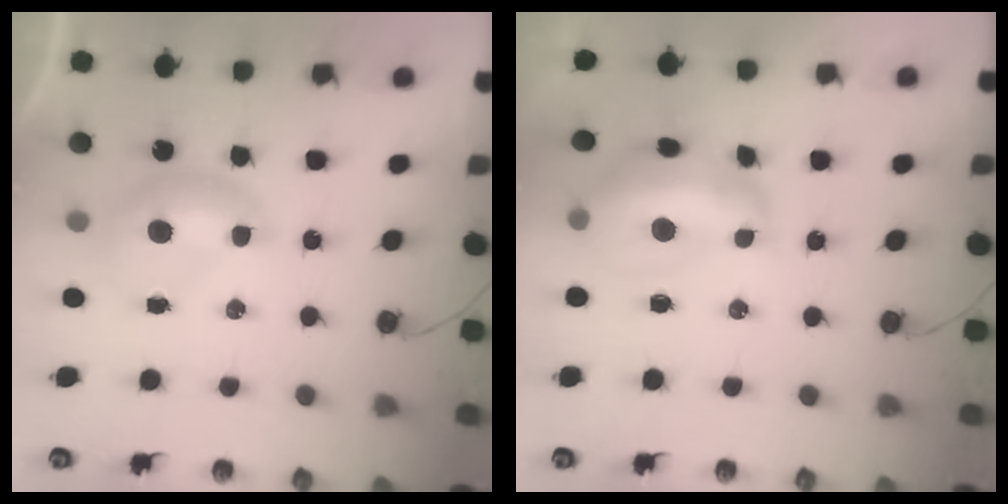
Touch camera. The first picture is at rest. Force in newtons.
{"total": 7.1, "press": 7.0, "slide": 1.3}